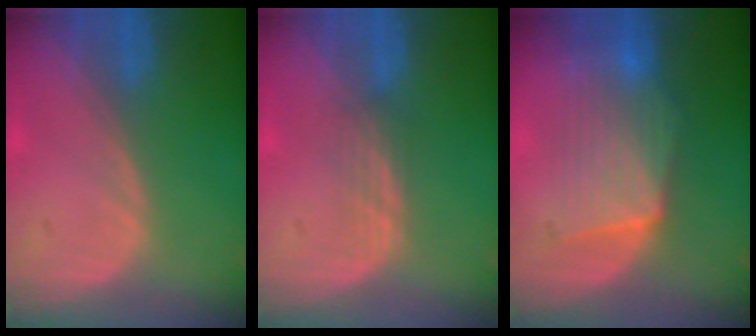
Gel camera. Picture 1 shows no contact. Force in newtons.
{"total": 2.2, "press": 2.2, "slide": 0.4}
{"total": 7.4, "press": 7.4, "slide": 0.4}